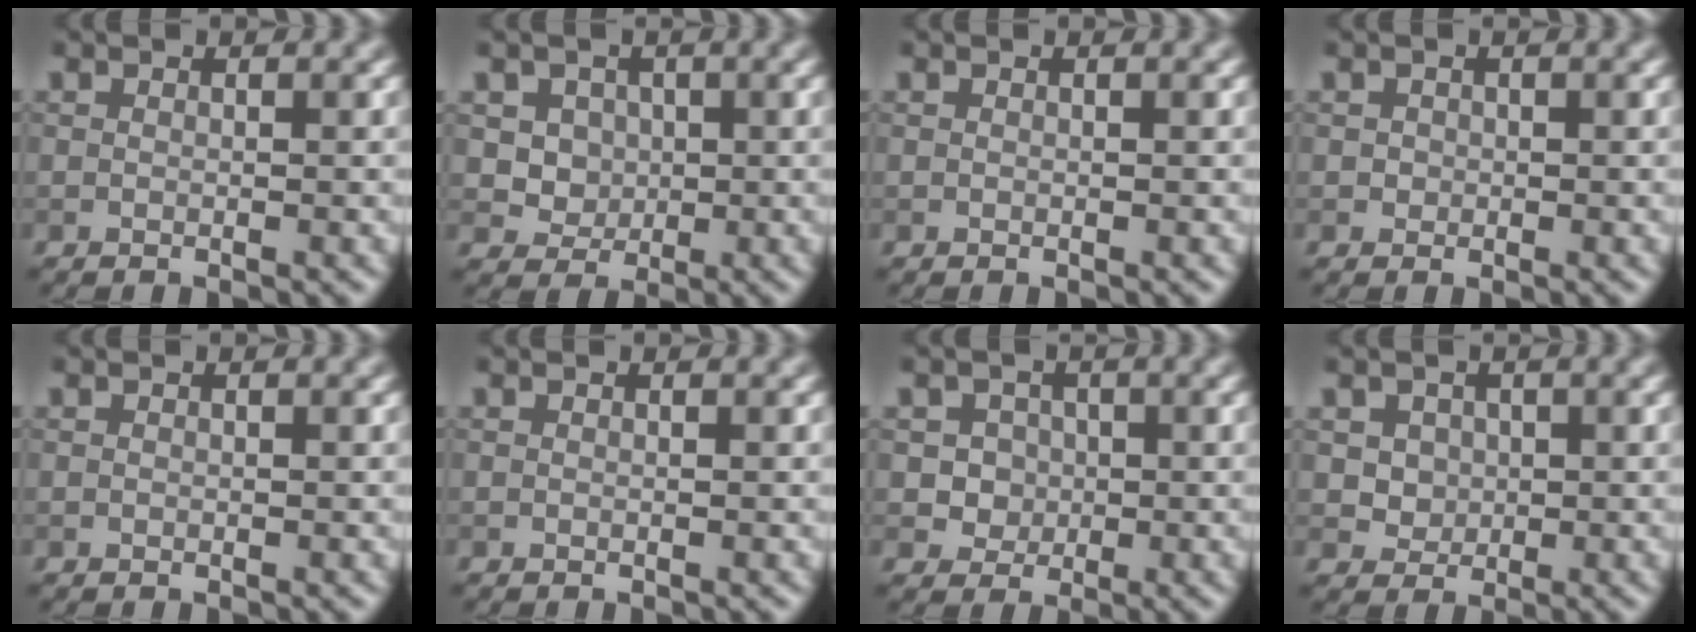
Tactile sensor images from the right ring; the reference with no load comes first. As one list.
[{"total": 3.2, "force": [1.0, 2.8, 1.4], "torque": [-0.028, -0.007, 0.029]}, {"total": 0.0}, {"total": 0.7, "force": [0.0, 0.7, 0.1], "torque": [0.005, -0.003, -0.001]}, {"total": 0.0}, {"total": 0.0}, {"total": 3.0, "force": [0.5, 2.8, 1.1], "torque": [-0.005, 0.003, 0.010]}, {"total": 3.0, "force": [1.0, 2.6, 1.2], "torque": [-0.027, -0.001, 0.029]}]